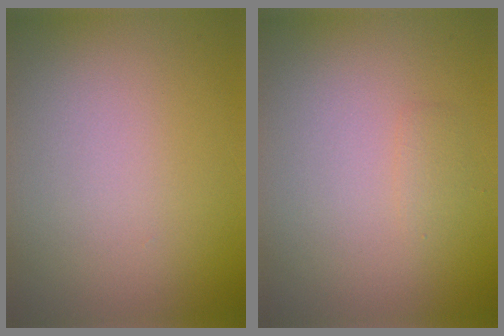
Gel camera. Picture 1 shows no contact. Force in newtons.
{"total": 0.7, "press": 0.7, "slide": 0.0}